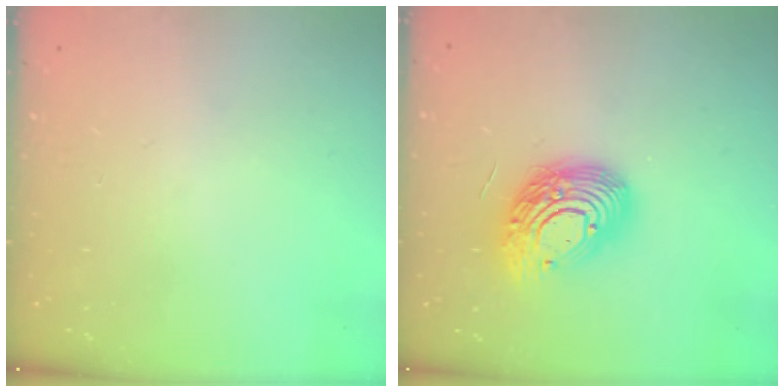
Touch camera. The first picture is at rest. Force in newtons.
{"total": 16.1, "press": 16.0, "slide": 1.3}